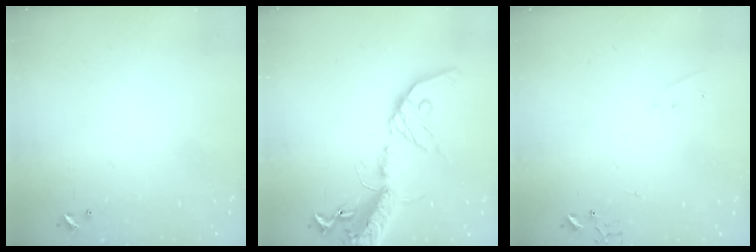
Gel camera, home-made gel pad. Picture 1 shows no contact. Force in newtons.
{"total": 20.9, "press": 20.4, "slide": 4.4}
{"total": 4.0, "press": 4.0, "slide": 0.2}